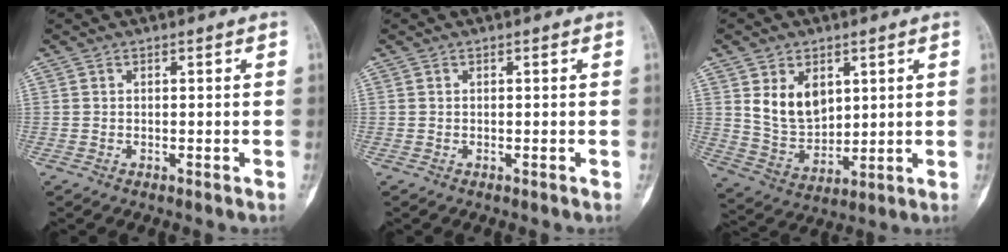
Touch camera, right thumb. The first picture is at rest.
{"total": 0.0}
{"total": 9.9, "force": [3.5, 6.9, 6.2], "torque": [-0.086, -0.025, 0.084]}